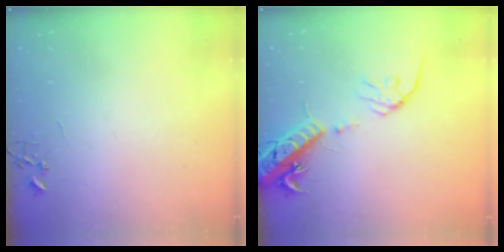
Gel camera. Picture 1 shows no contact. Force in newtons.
{"total": 16.5, "press": 16.2, "slide": 3.6}